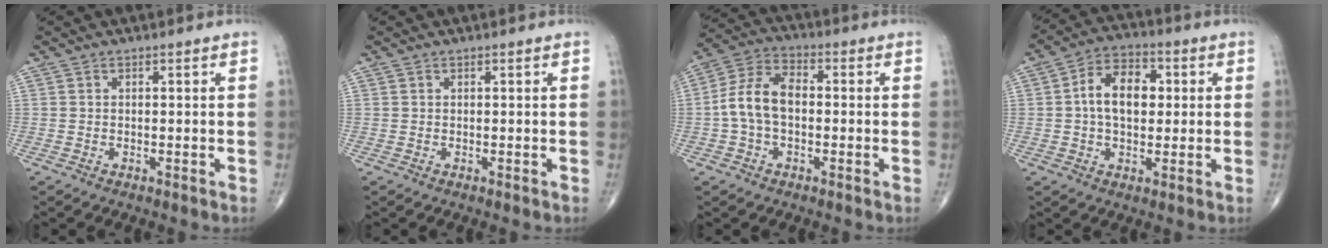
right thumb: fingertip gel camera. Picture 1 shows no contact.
{"total": 0.0}
{"total": 9.3, "force": [-0.7, 5.8, 7.2], "torque": [-0.139, 0.033, -0.024]}
{"total": 10.1, "force": [1.1, 6.4, 7.7], "torque": [-0.116, 0.016, 0.012]}